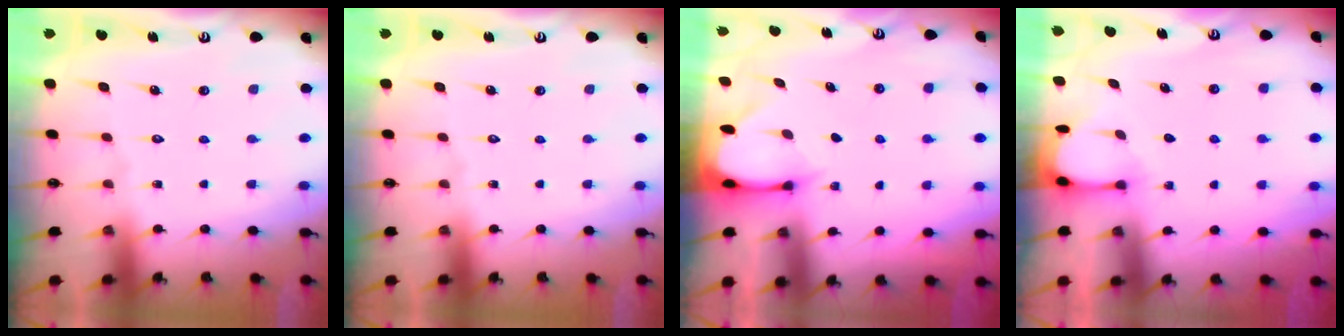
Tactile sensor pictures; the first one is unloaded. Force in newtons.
{"total": 0.0}
{"total": 2.4, "press": 2.4, "slide": 0.3}
{"total": 3.1, "press": 3.1, "slide": 0.3}